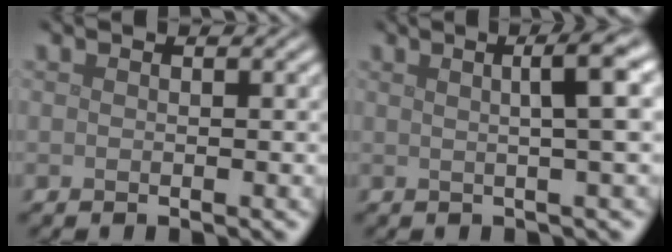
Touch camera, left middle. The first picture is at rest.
{"total": 4.7, "force": [1.1, 1.0, 4.5], "torque": [-0.052, 0.022, 0.014]}